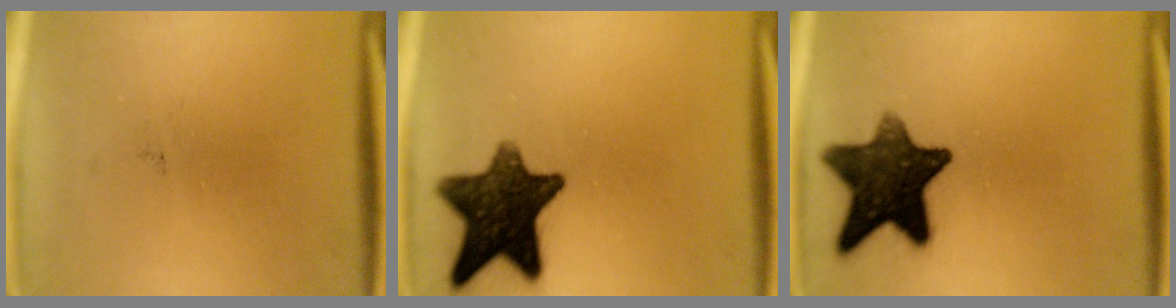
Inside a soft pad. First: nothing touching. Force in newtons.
{"total": 13.3}
{"total": 13.5}